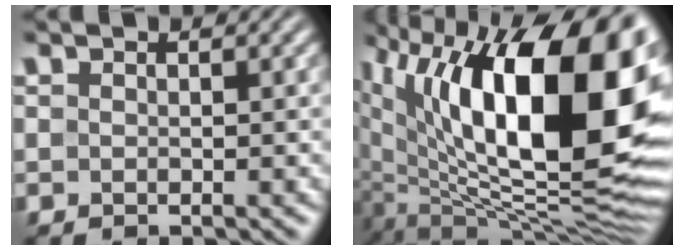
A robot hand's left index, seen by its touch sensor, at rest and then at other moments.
{"total": 20.4, "force": [5.6, 10.4, 16.7], "torque": [-0.257, 0.001, 0.109]}